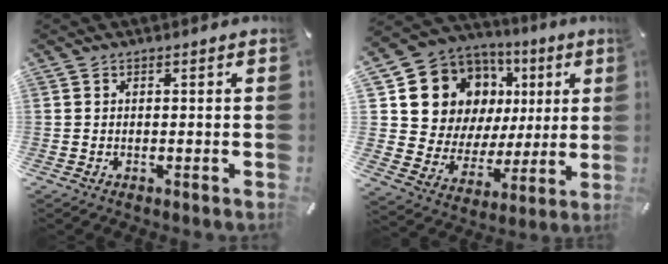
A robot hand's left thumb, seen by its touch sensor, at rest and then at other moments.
{"total": 13.9, "force": [6.3, 11.7, 4.3], "torque": [-0.081, -0.050, 0.133]}